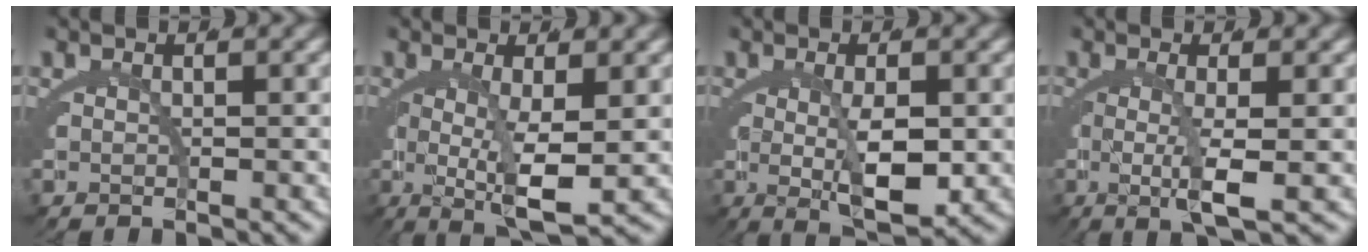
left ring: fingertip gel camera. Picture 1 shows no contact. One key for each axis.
{"total": 6.5, "fx": -0.5, "fy": 1.7, "fz": 6.3, "tx": -0.098, "ty": -0.018, "tz": 0.006}
{"total": 5.4, "fx": -0.4, "fy": 1.3, "fz": 5.2, "tx": -0.078, "ty": -0.016, "tz": 0.005}
{"total": 4.2, "fx": 0.1, "fy": 0.6, "fz": 4.1, "tx": -0.076, "ty": -0.012, "tz": 0.007}